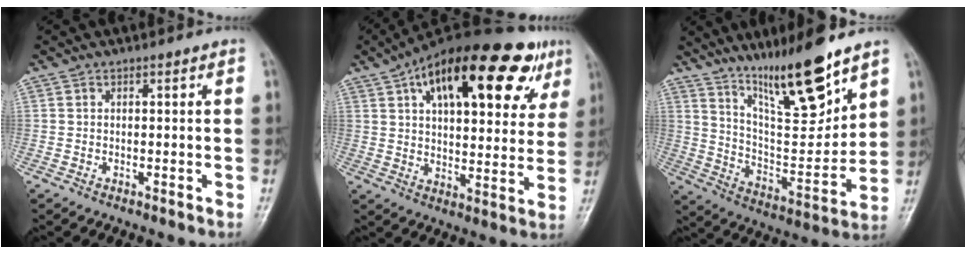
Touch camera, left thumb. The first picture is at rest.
{"total": 28.2, "force": [13.5, 12.2, 21.6], "torque": [-0.296, 0.010, 0.196]}
{"total": 17.0, "force": [12.2, 3.5, 11.4], "torque": [-0.158, -0.083, 0.222]}